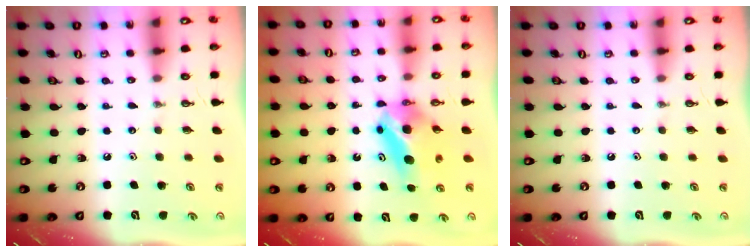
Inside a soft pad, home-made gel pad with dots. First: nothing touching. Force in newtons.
{"total": 6.9, "press": 6.6, "slide": 2.1}
{"total": 0.0}